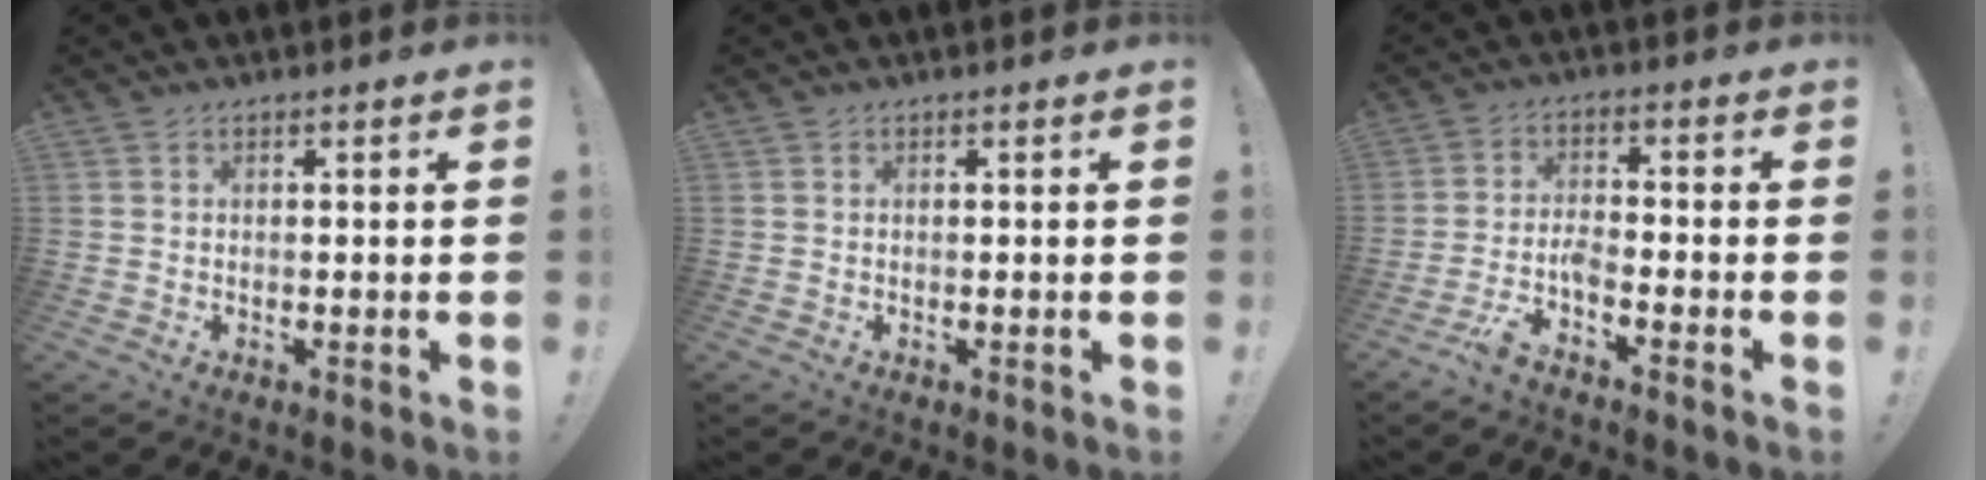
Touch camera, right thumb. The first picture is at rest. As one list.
[{"total": 0.0}, {"total": 6.2, "force": [-4.5, 1.3, 4.0], "torque": [-0.089, 0.008, -0.083]}]